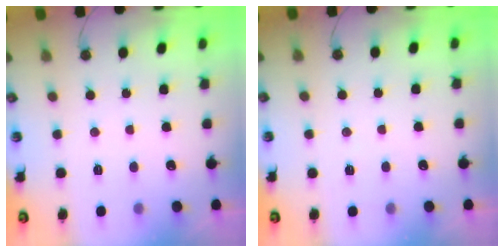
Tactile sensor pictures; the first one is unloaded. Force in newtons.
{"total": 4.9, "press": 2.7, "slide": 4.1}